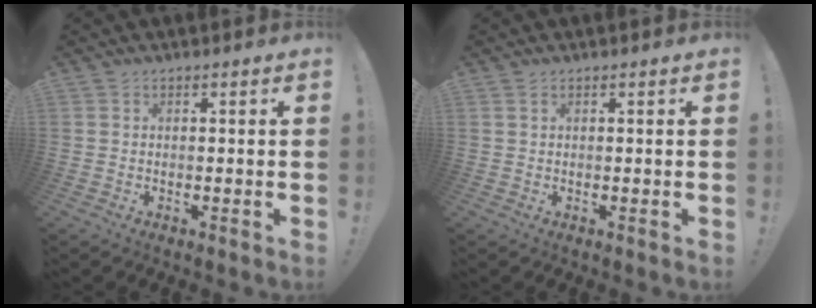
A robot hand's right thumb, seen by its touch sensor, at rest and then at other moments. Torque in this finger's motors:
{"motor_torque": [-0.07, -0.07, -0.14, -0.29, -0.05]}